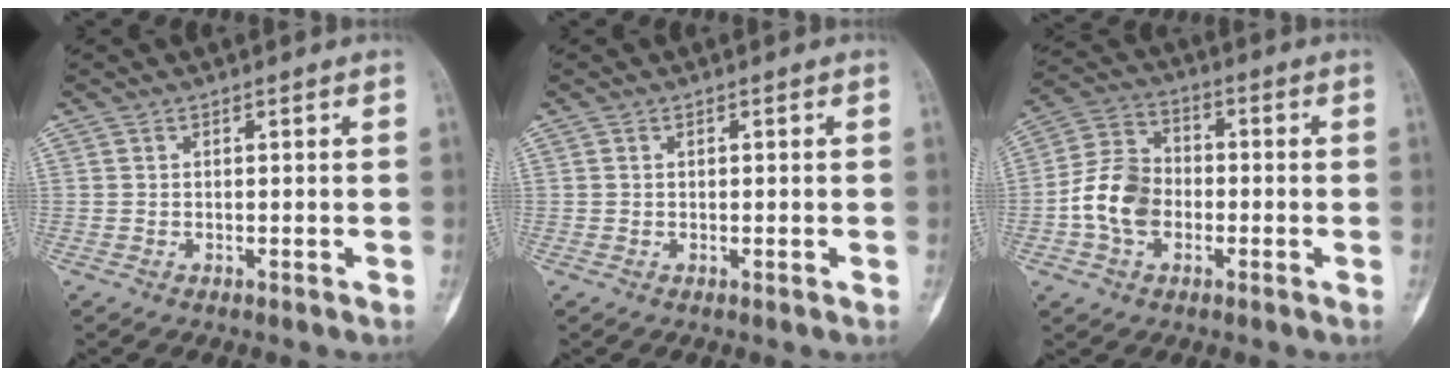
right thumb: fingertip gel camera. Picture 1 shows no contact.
{"total": 0.0}
{"total": 10.4, "force": [-2.2, 7.8, 6.6], "torque": [-0.114, 0.029, -0.050]}